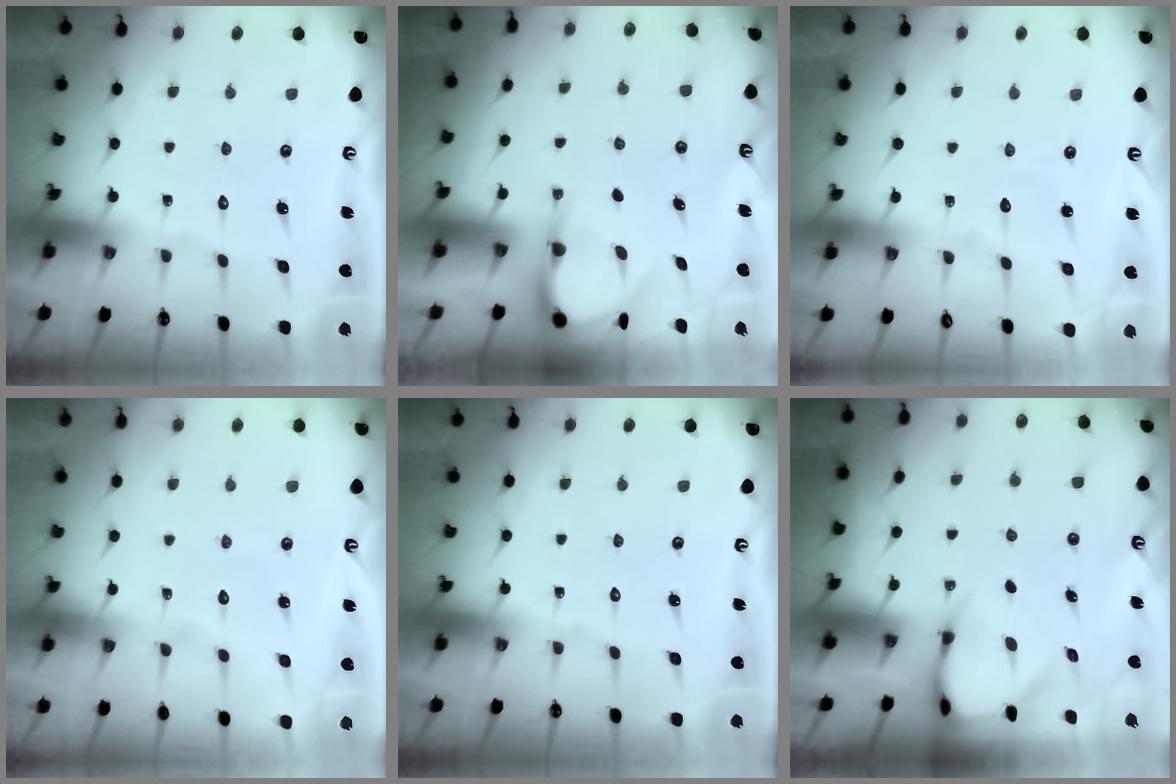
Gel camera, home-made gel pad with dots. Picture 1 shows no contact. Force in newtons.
{"total": 4.7, "press": 4.7, "slide": 0.4}
{"total": 3.5, "press": 3.5, "slide": 0.3}
{"total": 3.0, "press": 3.0, "slide": 0.2}
{"total": 0.0}
{"total": 3.9, "press": 3.9, "slide": 0.3}